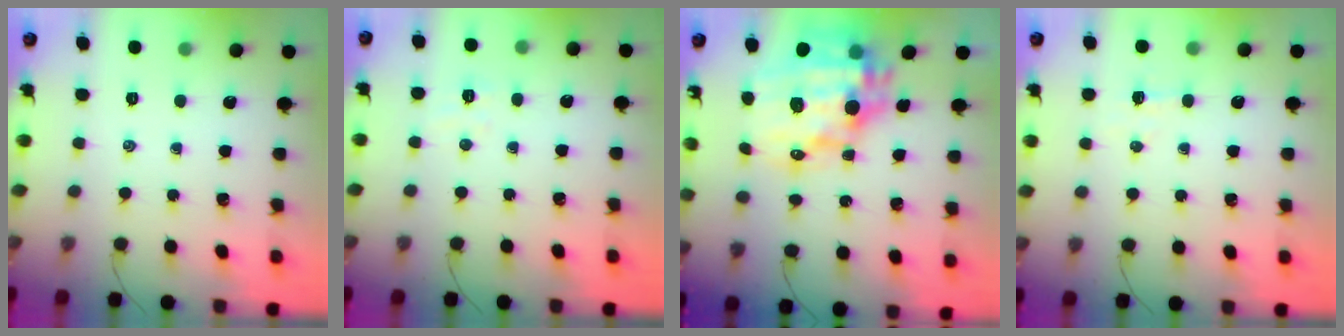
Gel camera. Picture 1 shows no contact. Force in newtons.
{"total": 3.8, "press": 3.7, "slide": 1.0}
{"total": 19.0, "press": 18.5, "slide": 4.4}
{"total": 3.6, "press": 3.5, "slide": 0.9}